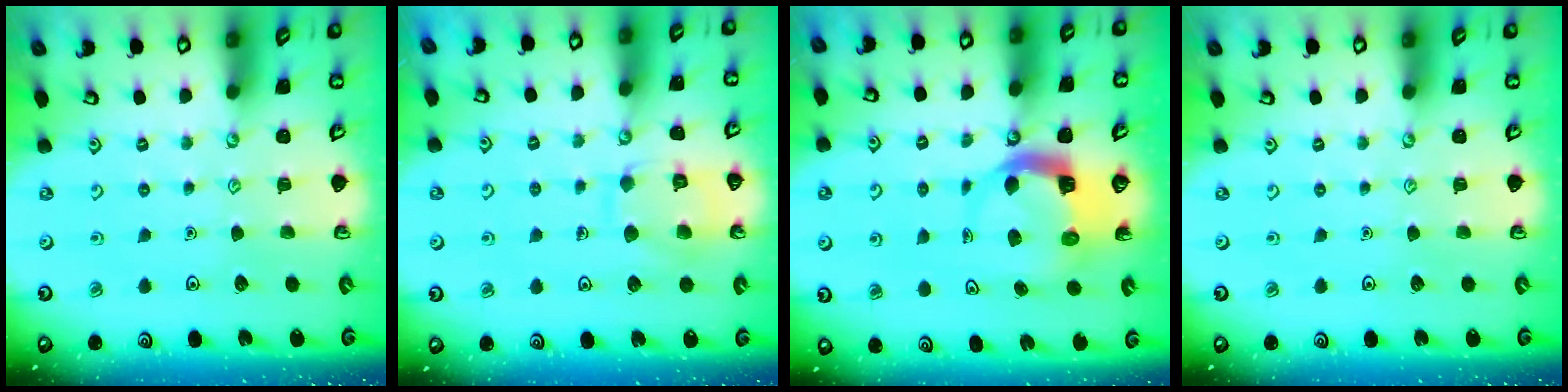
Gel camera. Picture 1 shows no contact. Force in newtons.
{"total": 11.0, "press": 11.0, "slide": 0.9}
{"total": 5.3, "press": 5.3, "slide": 0.7}
{"total": 0.0}